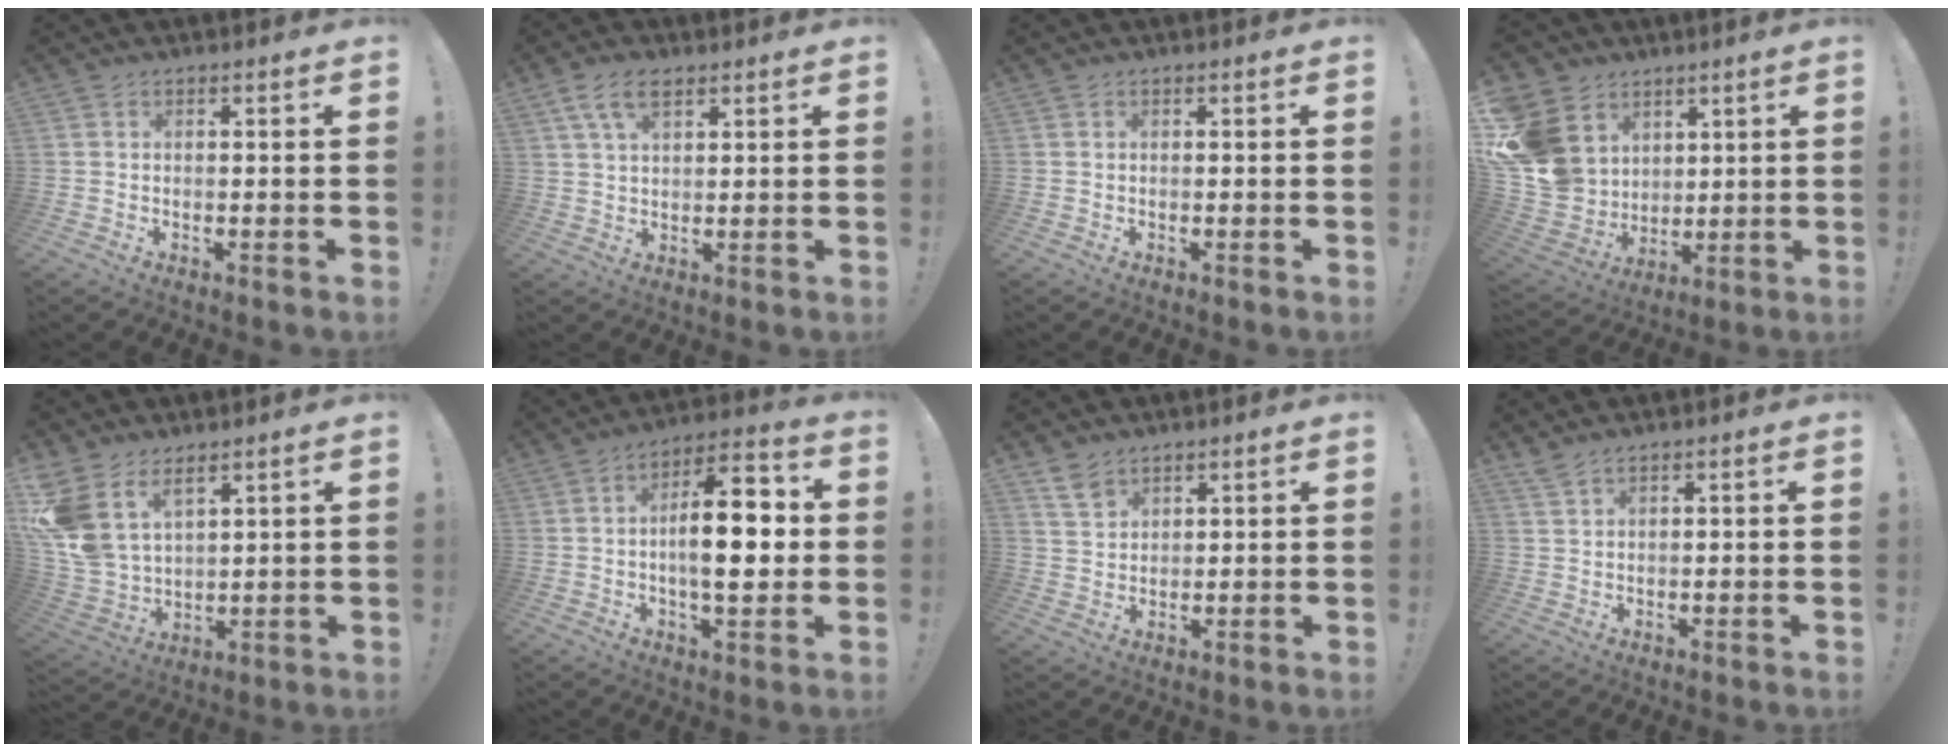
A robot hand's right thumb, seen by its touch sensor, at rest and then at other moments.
{"total": 7.5, "force": [4.0, 3.9, 5.0], "torque": [-0.089, 0.000, 0.077]}
{"total": 0.0}
{"total": 16.1, "force": [5.4, 13.8, 6.2], "torque": [-0.132, -0.028, 0.123]}
{"total": 12.3, "force": [6.9, 7.7, 6.7], "torque": [-0.153, -0.047, 0.136]}
{"total": 15.7, "force": [-0.3, 6.7, 14.1], "torque": [-0.215, 0.008, -0.013]}
{"total": 5.2, "force": [4.0, 2.8, 1.7], "torque": [-0.025, -0.023, 0.076]}
{"total": 2.2, "force": [1.8, 0.5, 1.1], "torque": [-0.024, -0.006, 0.034]}